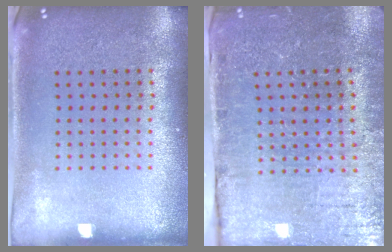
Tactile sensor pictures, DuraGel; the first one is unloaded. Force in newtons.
{"total": 3.9, "press": 3.9, "slide": 0.4}